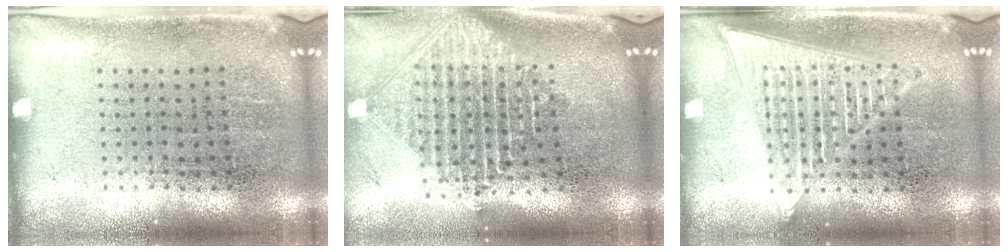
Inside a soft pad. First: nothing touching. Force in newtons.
{"total": 2.3, "press": 1.8, "slide": 1.6}
{"total": 1.9, "press": 1.9, "slide": 0.1}